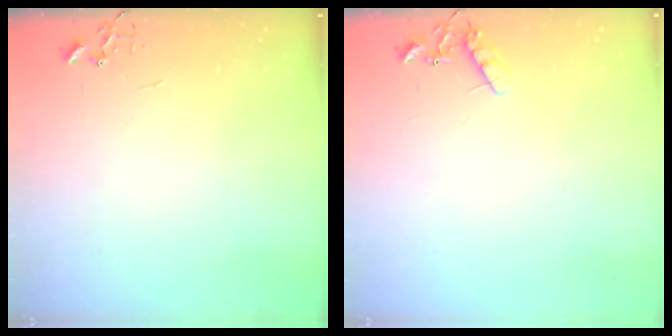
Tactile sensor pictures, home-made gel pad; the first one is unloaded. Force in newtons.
{"total": 8.1, "press": 8.1, "slide": 0.3}